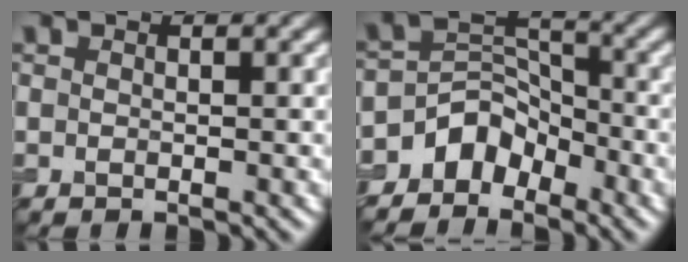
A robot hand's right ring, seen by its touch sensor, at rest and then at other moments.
{"total": 4.4, "force": [-3.2, 2.7, 1.2], "torque": [-0.007, 0.007, -0.063]}